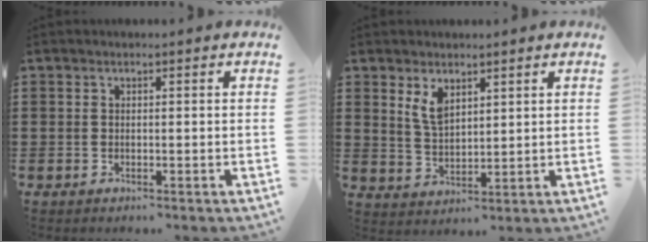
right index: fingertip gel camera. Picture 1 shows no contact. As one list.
[{"total": 4.2, "force": [2.5, 2.0, 2.6], "torque": [-0.059, 0.006, 0.046]}]